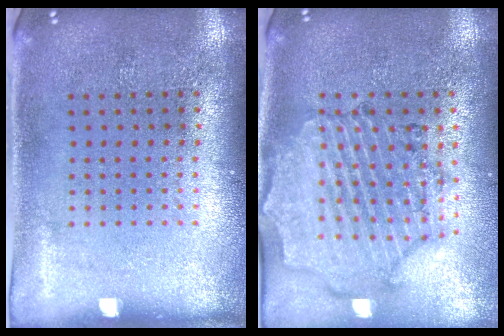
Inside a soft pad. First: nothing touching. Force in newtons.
{"total": 1.6, "press": 1.6, "slide": 0.4}